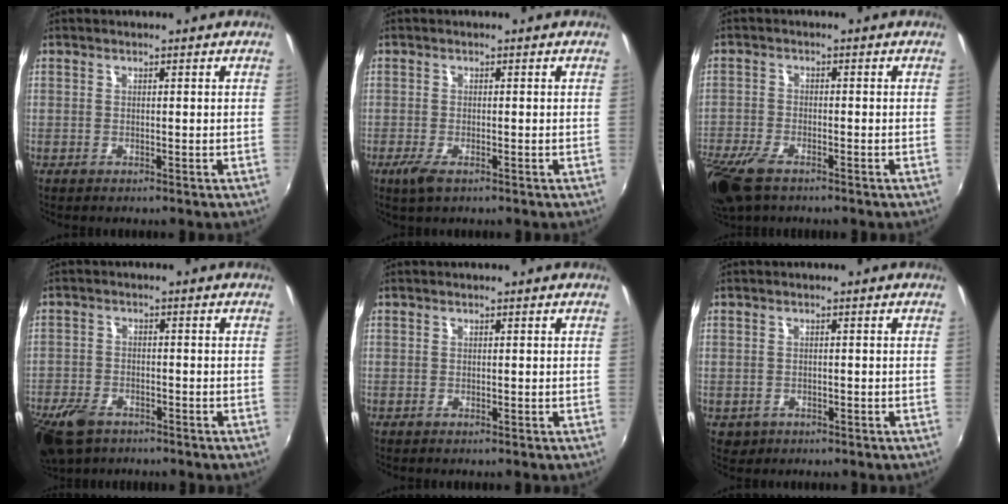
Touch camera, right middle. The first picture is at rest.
{"total": 3.0, "force": [-1.7, 0.9, 2.2], "torque": [-0.049, -0.010, -0.032]}
{"total": 9.3, "force": [-6.4, 3.8, 5.6], "torque": [-0.149, -0.032, -0.126]}
{"total": 9.7, "force": [-6.5, 5.4, 4.8], "torque": [-0.133, -0.018, -0.122]}
{"total": 0.0}
{"total": 2.8, "force": [-0.9, 2.4, 1.0], "torque": [-0.028, -0.004, -0.008]}